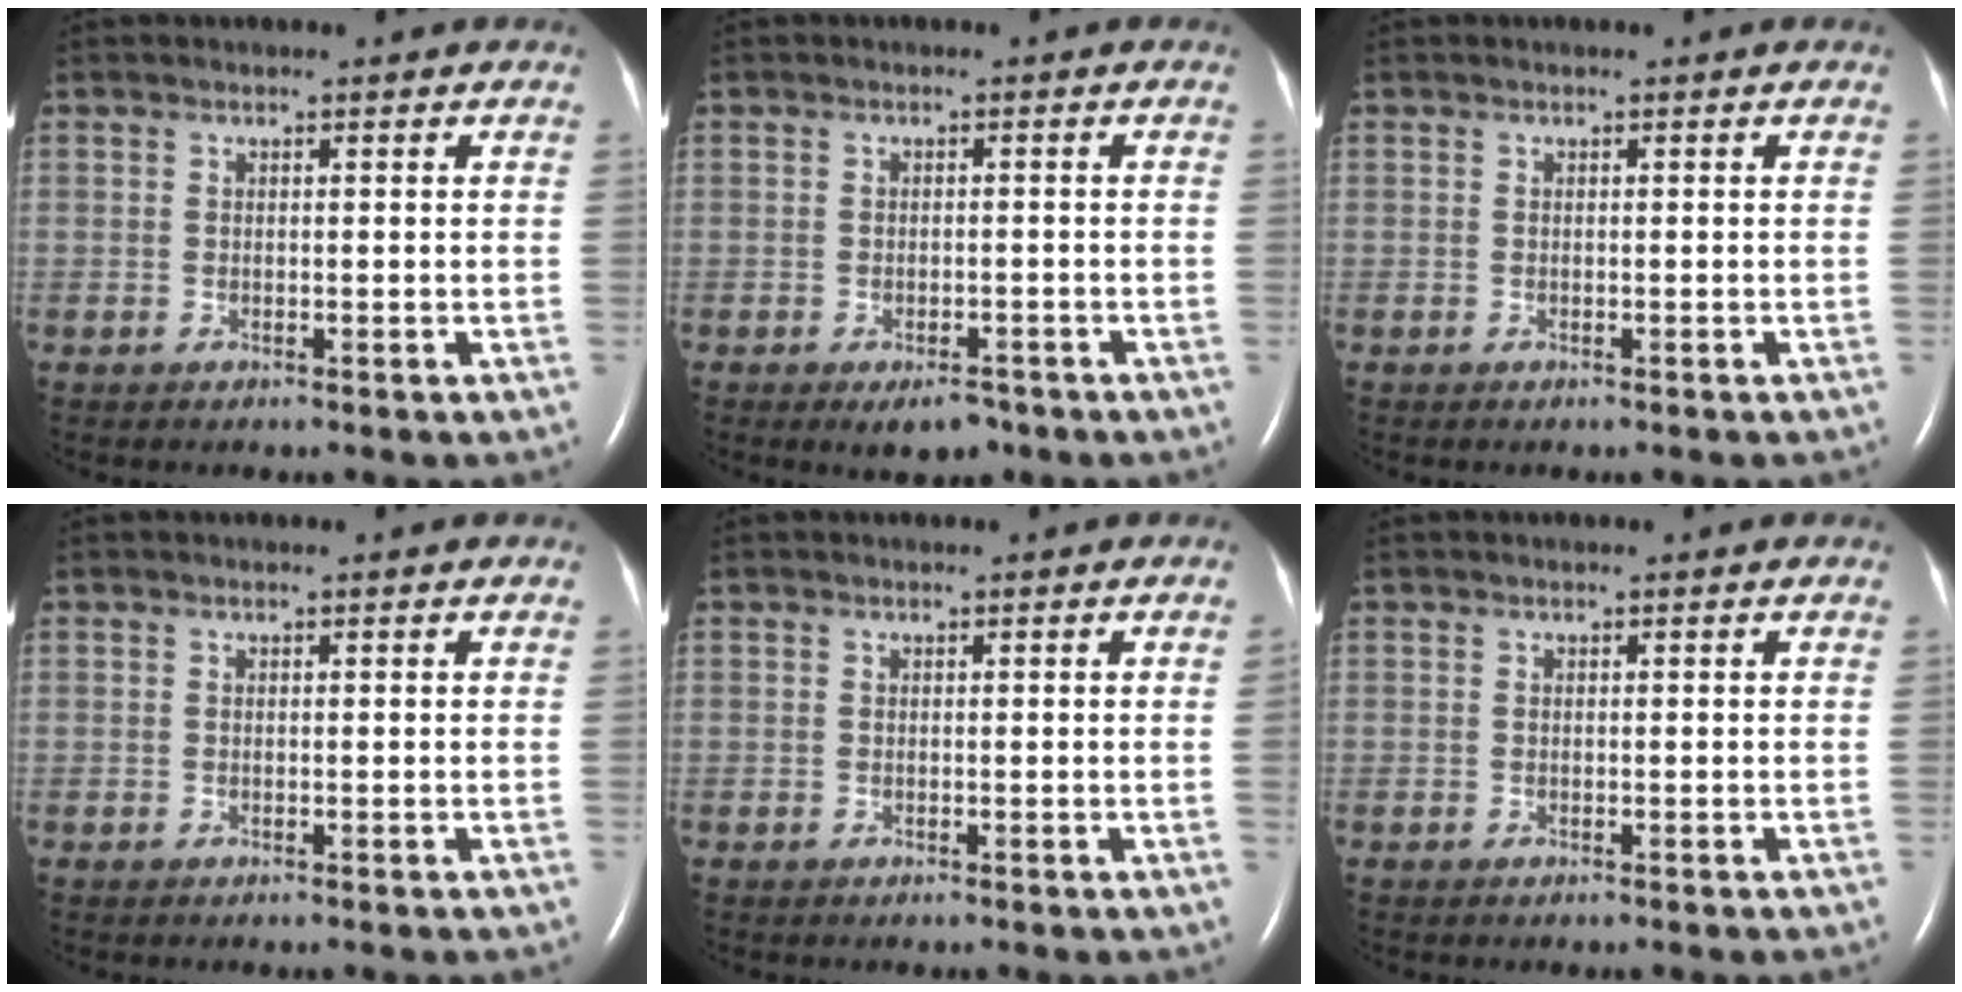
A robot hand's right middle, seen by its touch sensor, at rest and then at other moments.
{"total": 3.4, "force": [-2.3, 1.6, 2.0], "torque": [-0.029, -0.003, -0.024]}
{"total": 0.0}
{"total": 0.0}
{"total": 0.6, "force": [0.0, -0.3, 0.5], "torque": [-0.008, 0.000, 0.000]}
{"total": 0.0}